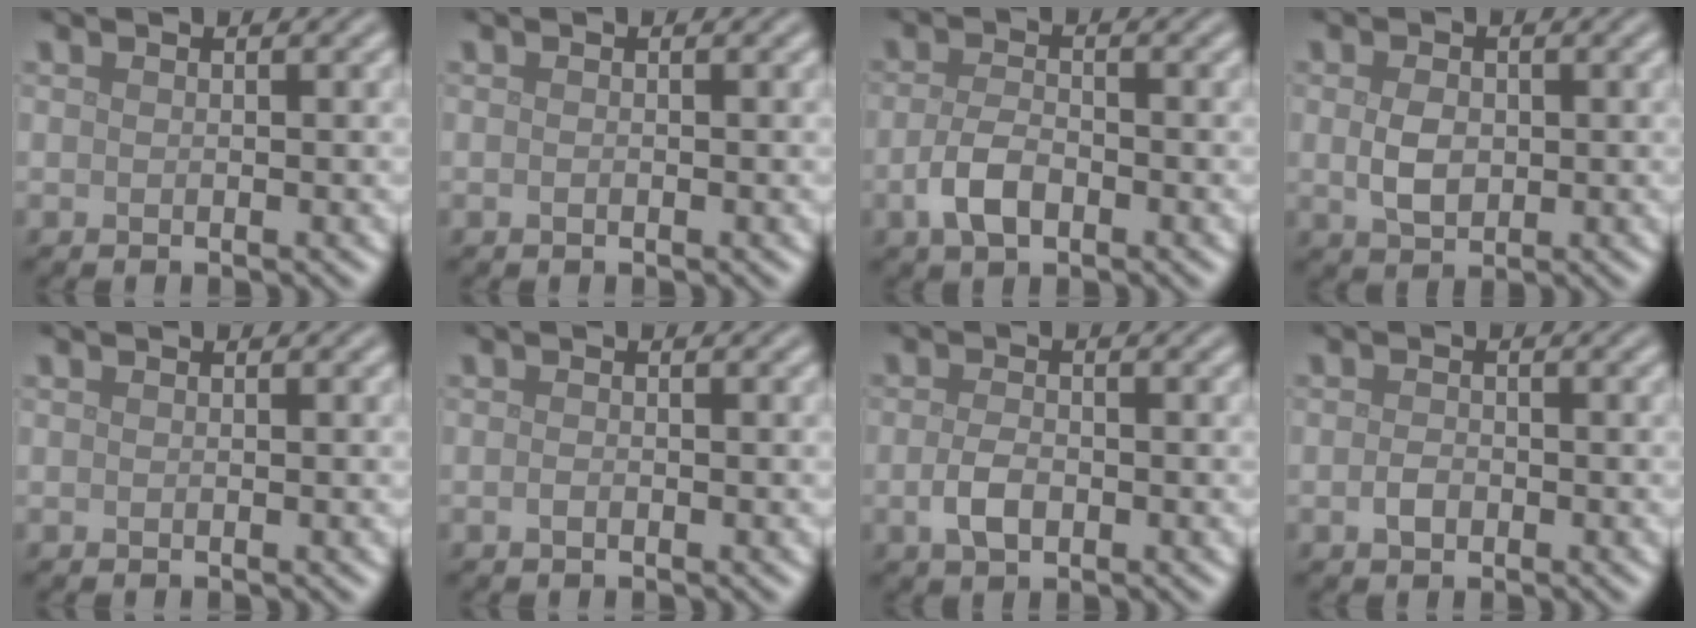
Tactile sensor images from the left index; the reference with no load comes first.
{"total": 0.0}
{"total": 3.1, "force": [-1.3, 1.6, 2.4], "torque": [-0.052, -0.001, -0.029]}
{"total": 2.7, "force": [0.0, 1.9, 1.9], "torque": [-0.041, -0.001, 0.001]}
{"total": 0.0}
{"total": 0.5, "force": [-0.3, 0.3, 0.4], "torque": [-0.009, 0.000, -0.005]}
{"total": 2.3, "force": [-0.6, 1.3, 1.8], "torque": [-0.039, -0.002, -0.014]}
{"total": 1.3, "force": [-0.5, 0.9, 0.8], "torque": [-0.018, 0.000, -0.011]}